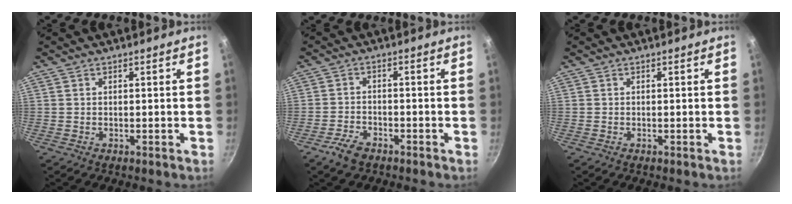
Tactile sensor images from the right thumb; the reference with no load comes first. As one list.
[{"total": 4.5, "force": [-3.2, 2.0, 2.4], "torque": [-0.050, 0.022, -0.062]}, {"total": 0.0}]